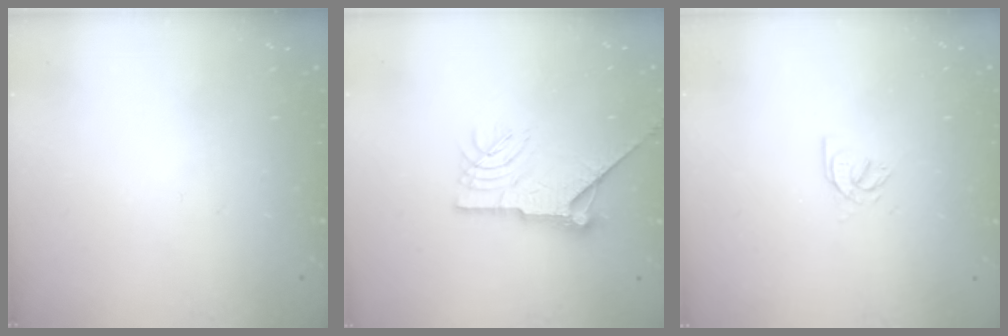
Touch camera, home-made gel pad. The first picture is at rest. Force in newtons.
{"total": 13.8, "press": 13.8, "slide": 0.6}
{"total": 3.6, "press": 3.6, "slide": 0.2}